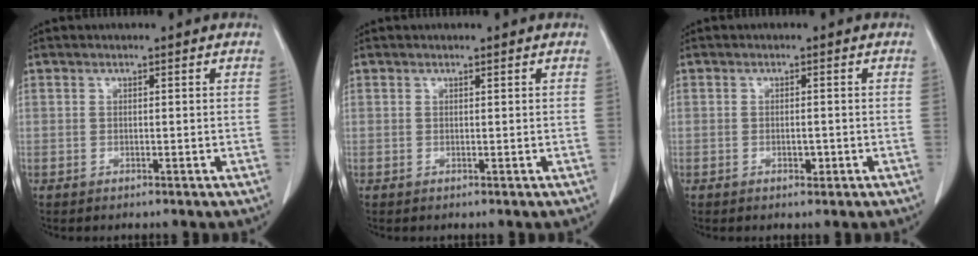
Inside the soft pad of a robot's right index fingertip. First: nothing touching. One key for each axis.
{"total": 0.0}
{"total": 1.3, "fx": -0.5, "fy": 0.5, "fz": 1.0, "tx": -0.020, "ty": 0.000, "tz": -0.005}